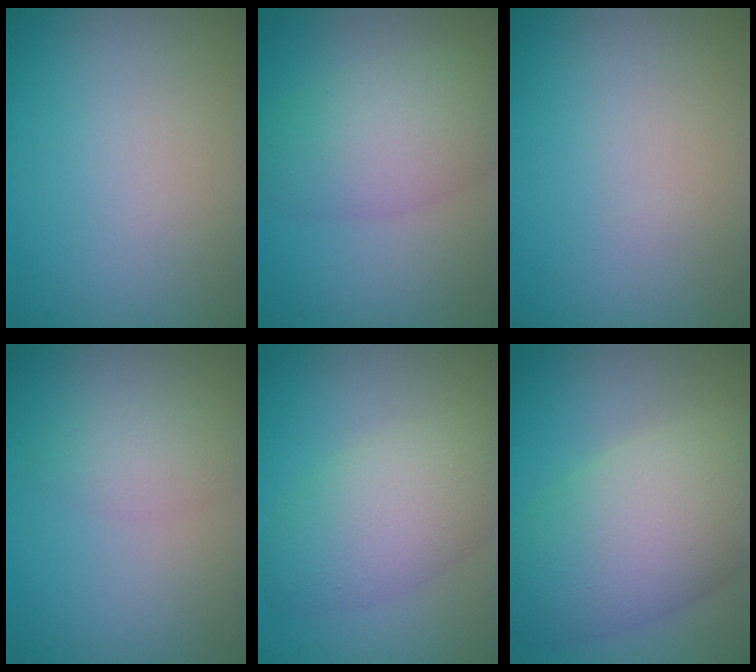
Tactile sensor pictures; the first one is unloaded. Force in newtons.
{"total": 5.4, "press": 5.4, "slide": 0.2}
{"total": 0.0}
{"total": 1.8, "press": 1.8, "slide": 0.2}
{"total": 5.5, "press": 5.5, "slide": 0.1}
{"total": 9.3, "press": 9.2, "slide": 0.6}